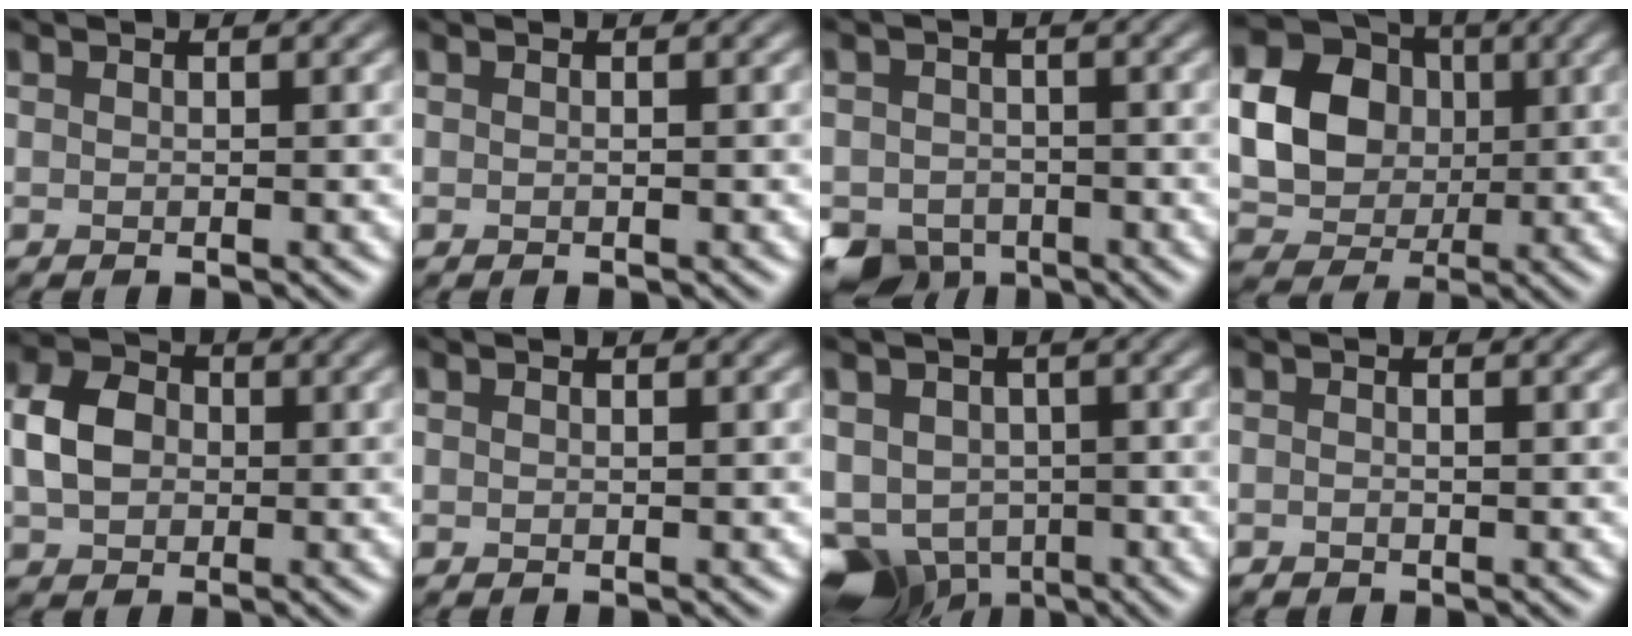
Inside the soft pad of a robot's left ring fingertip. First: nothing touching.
{"total": 0.0}
{"total": 3.7, "force": [-2.2, 2.9, 0.7], "torque": [-0.013, -0.015, -0.047]}
{"total": 12.0, "force": [0.4, 10.3, 6.2], "torque": [-0.133, 0.022, -0.014]}
{"total": 4.0, "force": [-1.3, 3.1, 2.2], "torque": [-0.051, 0.000, -0.033]}
{"total": 0.0}
{"total": 9.4, "force": [-5.5, 6.6, 3.6], "torque": [-0.050, -0.020, -0.083]}
{"total": 0.7, "force": [-0.6, 0.1, -0.2], "torque": [0.001, -0.002, -0.012]}